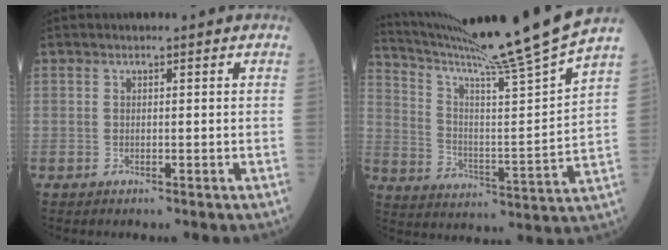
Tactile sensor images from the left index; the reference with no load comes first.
{"total": 20.3, "force": [17.6, -3.8, 9.5], "torque": [-0.168, -0.060, 0.268]}